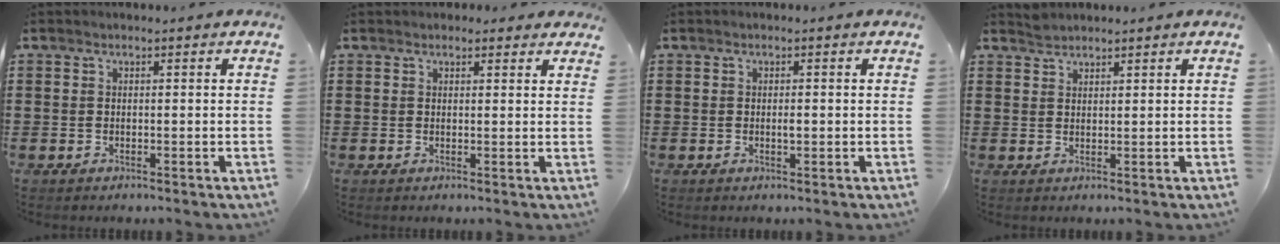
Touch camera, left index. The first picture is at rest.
{"total": 1.9, "force": [1.5, 1.1, 0.0], "torque": [0.002, 0.002, 0.028]}
{"total": 1.1, "force": [-0.1, 0.4, 1.0], "torque": [-0.021, -0.001, -0.001]}
{"total": 1.4, "force": [1.4, 0.3, 0.0], "torque": [-0.004, 0.000, 0.028]}